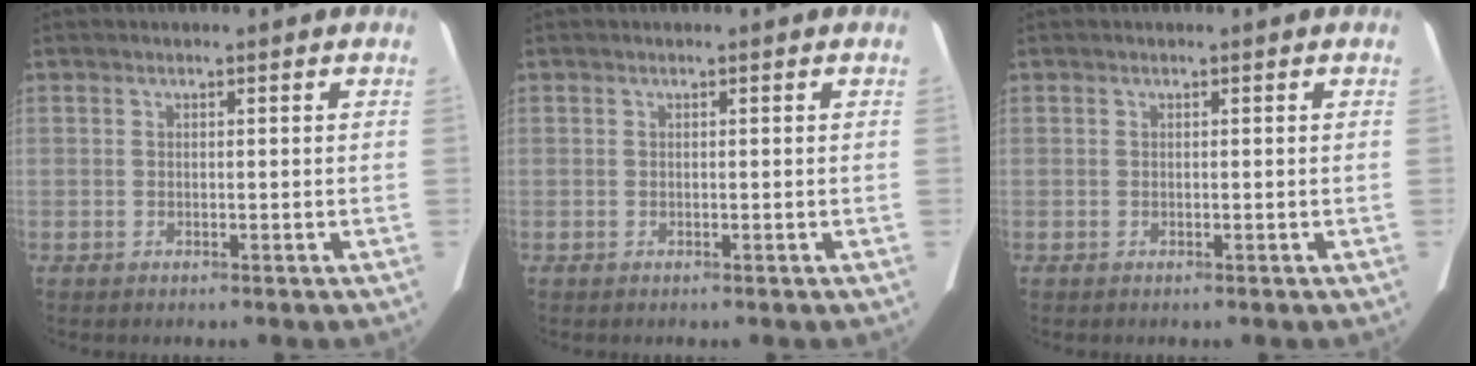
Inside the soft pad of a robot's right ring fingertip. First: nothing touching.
{"total": 0.0}
{"total": 0.0}